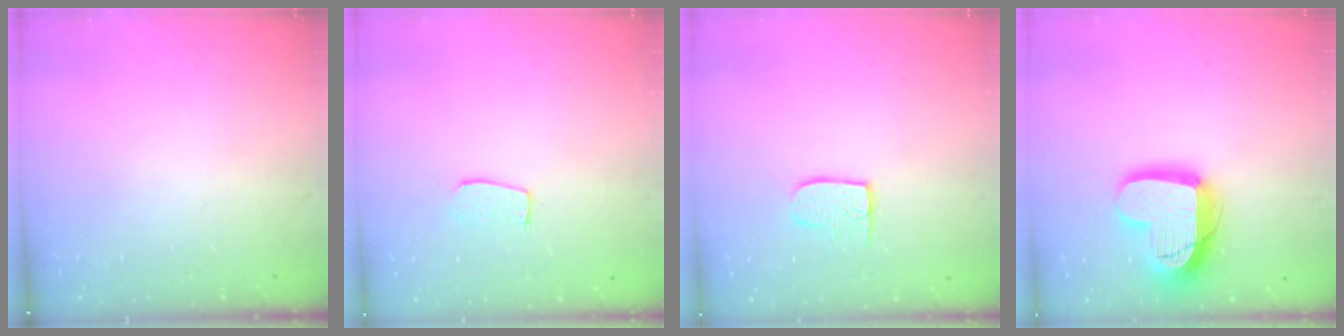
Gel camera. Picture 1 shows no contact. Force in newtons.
{"total": 5.9, "press": 5.9, "slide": 0.3}
{"total": 7.0, "press": 7.0, "slide": 0.4}
{"total": 17.4, "press": 17.4, "slide": 1.4}